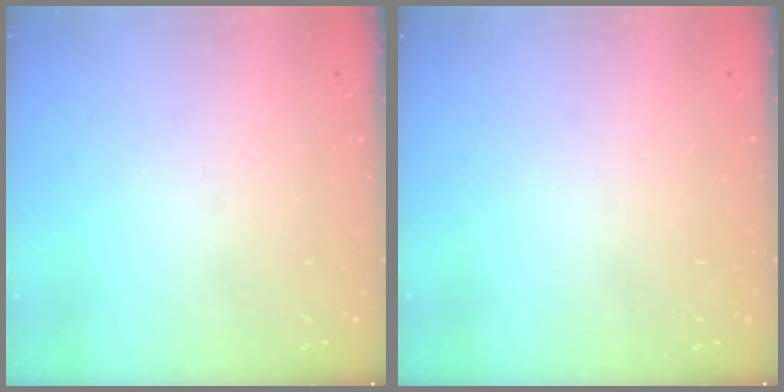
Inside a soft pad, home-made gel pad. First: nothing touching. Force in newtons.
{"total": 0.0}